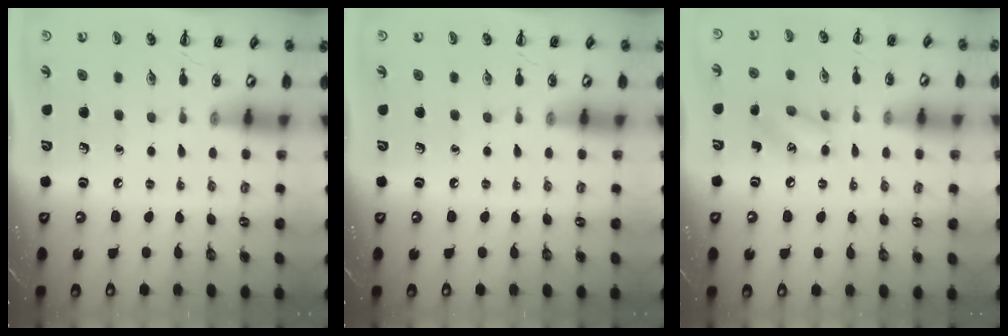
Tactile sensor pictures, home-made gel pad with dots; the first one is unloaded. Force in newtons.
{"total": 0.0}
{"total": 10.3, "press": 10.1, "slide": 1.7}